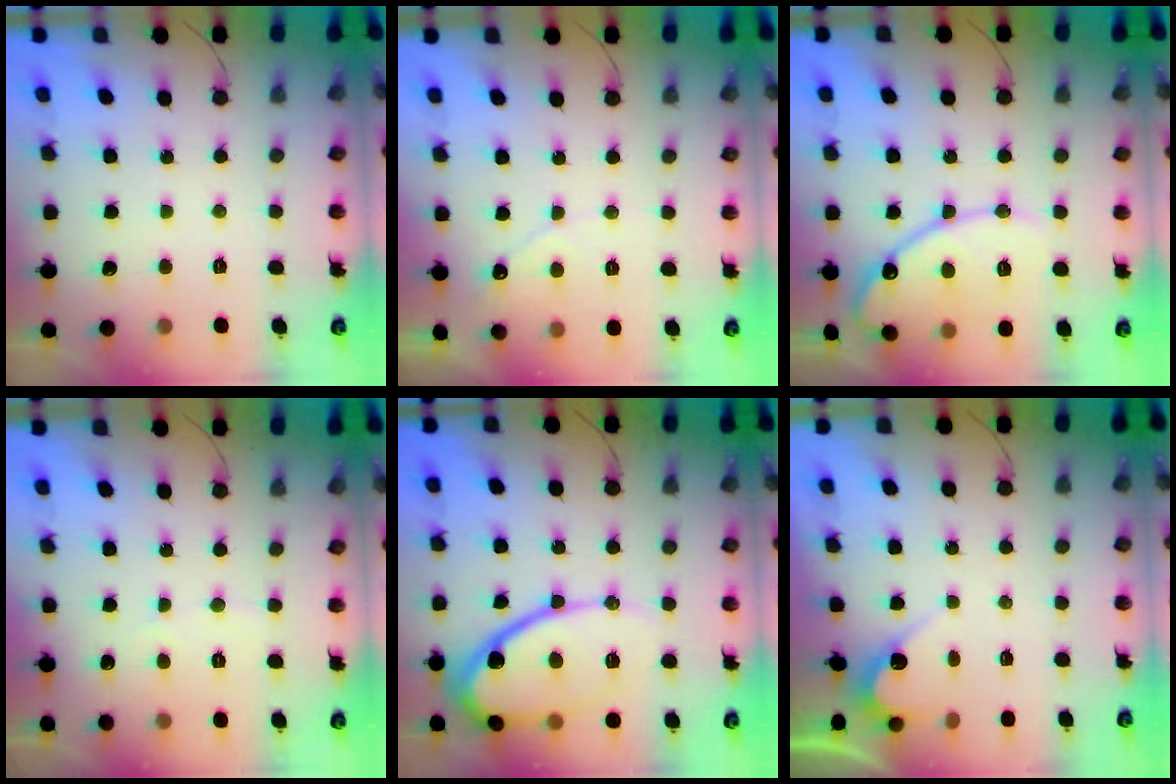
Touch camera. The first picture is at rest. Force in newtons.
{"total": 3.7, "press": 3.7, "slide": 0.2}
{"total": 15.4, "press": 15.4, "slide": 1.3}
{"total": 2.3, "press": 2.3, "slide": 0.2}
{"total": 14.1, "press": 14.0, "slide": 1.7}
{"total": 4.2, "press": 4.2, "slide": 0.3}